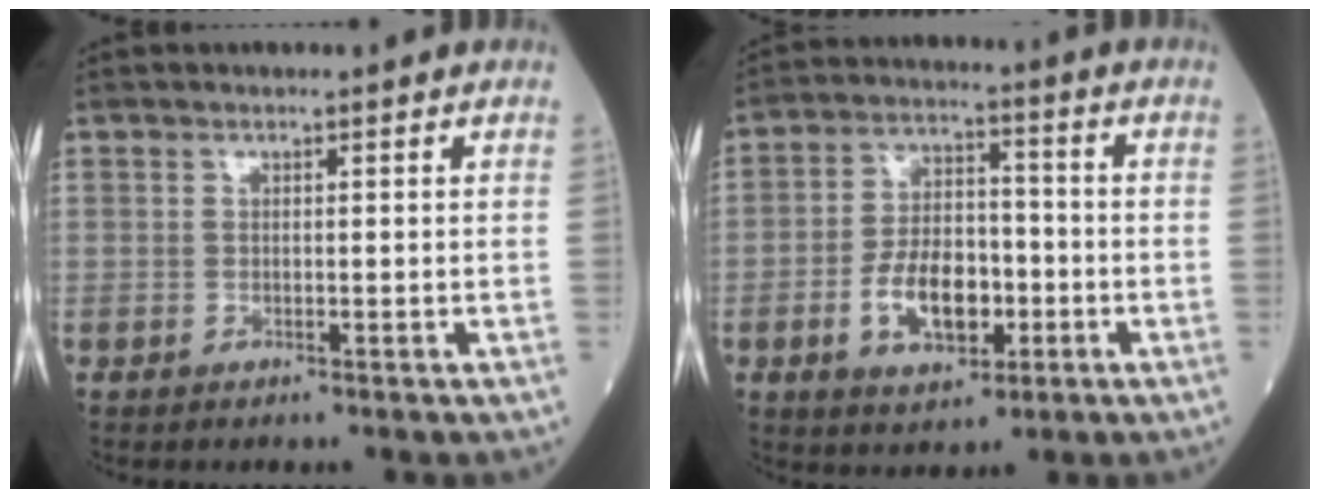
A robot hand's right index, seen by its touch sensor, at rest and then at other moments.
{"total": 10.1, "force": [-3.1, 5.4, 8.0], "torque": [-0.151, 0.010, -0.049]}